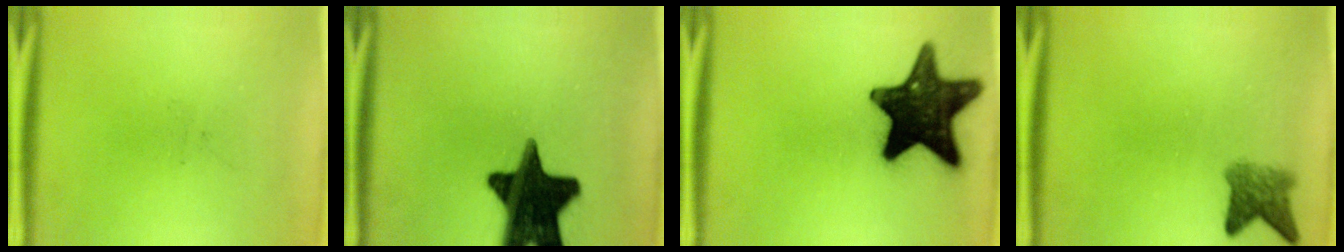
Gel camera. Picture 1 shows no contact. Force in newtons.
{"total": 19.6}
{"total": 18.2}
{"total": 3.7}